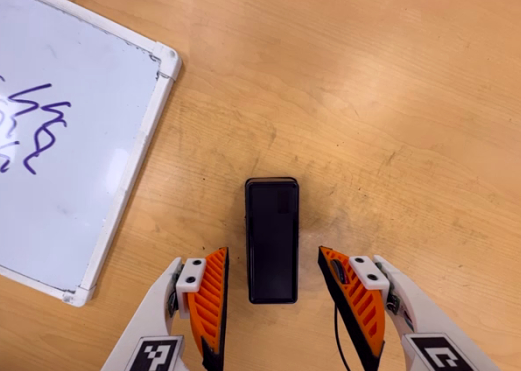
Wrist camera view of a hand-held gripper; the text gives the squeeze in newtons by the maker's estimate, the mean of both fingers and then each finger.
{"total": 0.0}